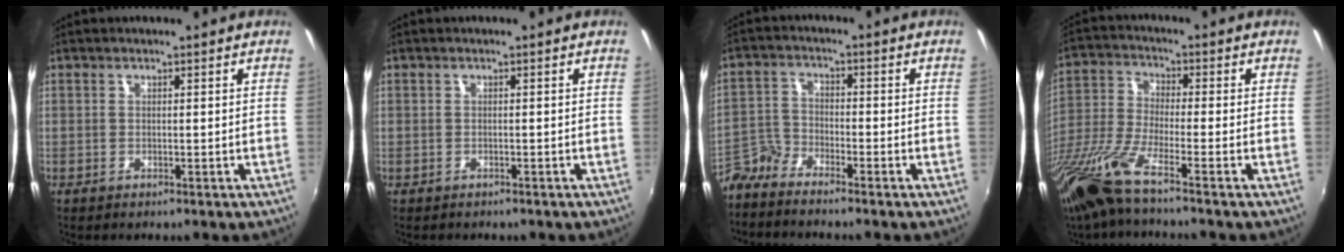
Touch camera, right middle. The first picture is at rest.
{"total": 0.5, "force": [-0.4, 0.2, 0.3], "torque": [-0.010, -0.001, -0.002]}
{"total": 5.2, "force": [-5.0, 1.1, 0.9], "torque": [-0.030, 0.009, -0.116]}
{"total": 12.4, "force": [-9.0, 0.5, 8.5], "torque": [-0.186, -0.033, -0.178]}